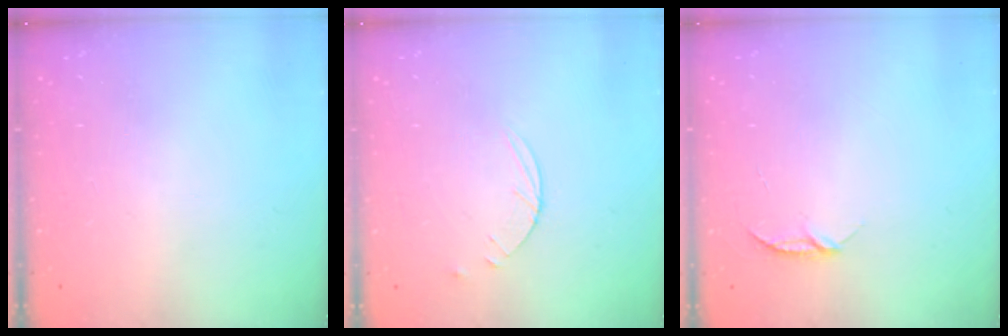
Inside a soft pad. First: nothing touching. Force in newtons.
{"total": 3.6, "press": 3.6, "slide": 0.5}
{"total": 4.0, "press": 4.0, "slide": 0.4}